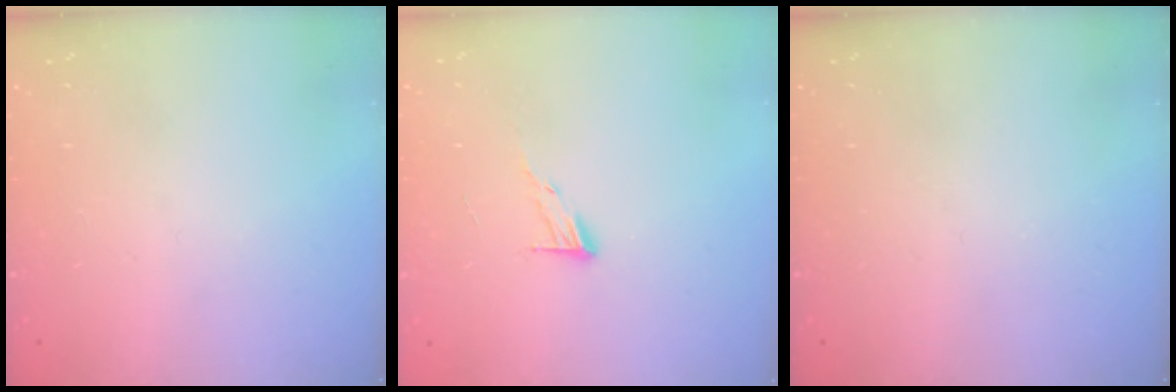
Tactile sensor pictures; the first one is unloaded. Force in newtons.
{"total": 5.9, "press": 5.9, "slide": 0.6}
{"total": 0.0}